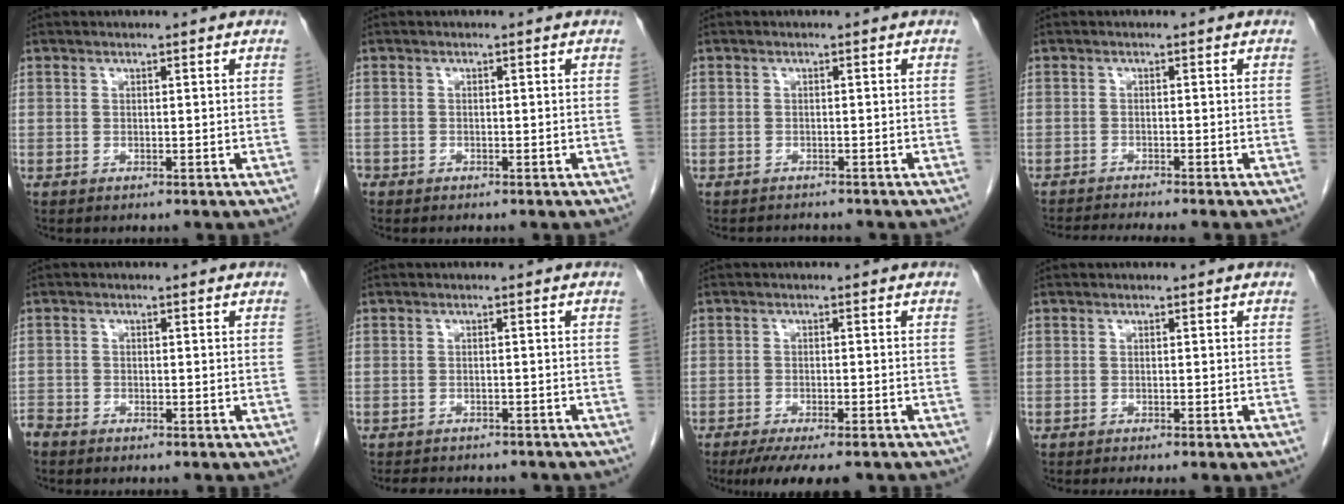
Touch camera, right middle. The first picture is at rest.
{"total": 0.8, "force": [-0.6, 0.5, 0.1], "torque": [-0.010, 0.002, -0.013]}
{"total": 2.4, "force": [-2.2, 1.0, -0.3], "torque": [0.000, -0.002, -0.037]}
{"total": 8.7, "force": [-7.9, 1.2, 3.4], "torque": [-0.039, -0.012, -0.103]}
{"total": 2.0, "force": [-1.9, 0.5, 0.2], "torque": [-0.006, -0.005, -0.036]}
{"total": 8.9, "force": [-7.8, 2.9, 3.2], "torque": [-0.054, 0.002, -0.091]}
{"total": 9.2, "force": [-7.3, 1.9, 5.1], "torque": [-0.067, -0.012, -0.109]}
{"total": 2.7, "force": [-2.3, -0.2, 1.5], "torque": [-0.014, -0.002, -0.029]}